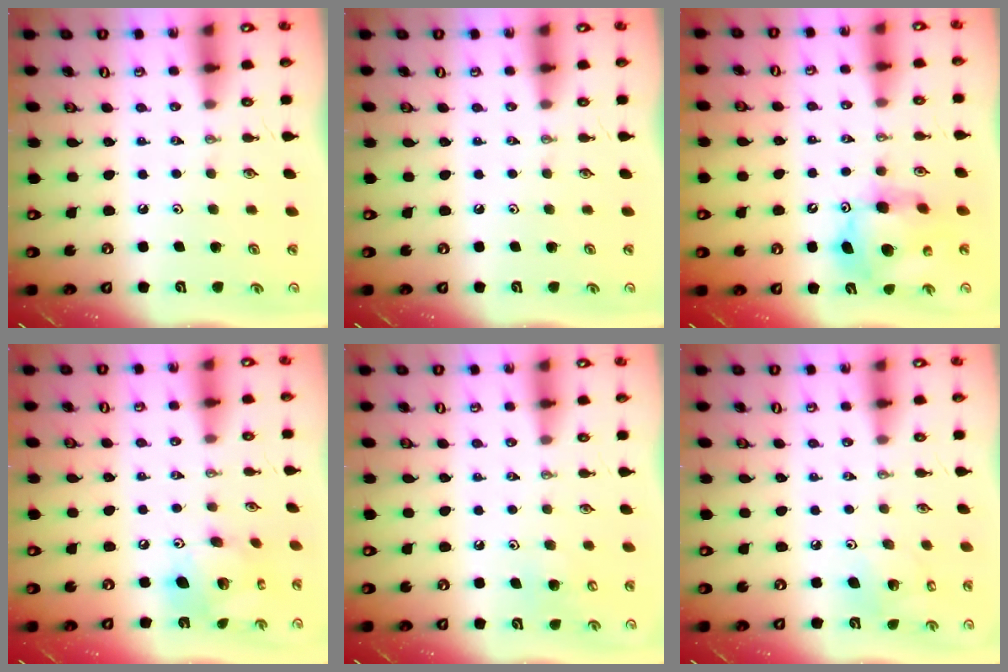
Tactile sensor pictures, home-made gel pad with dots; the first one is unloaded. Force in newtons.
{"total": 0.0}
{"total": 12.9, "press": 12.9, "slide": 1.0}
{"total": 14.0, "press": 13.9, "slide": 1.5}
{"total": 6.2, "press": 6.2, "slide": 0.8}
{"total": 5.6, "press": 5.4, "slide": 1.4}